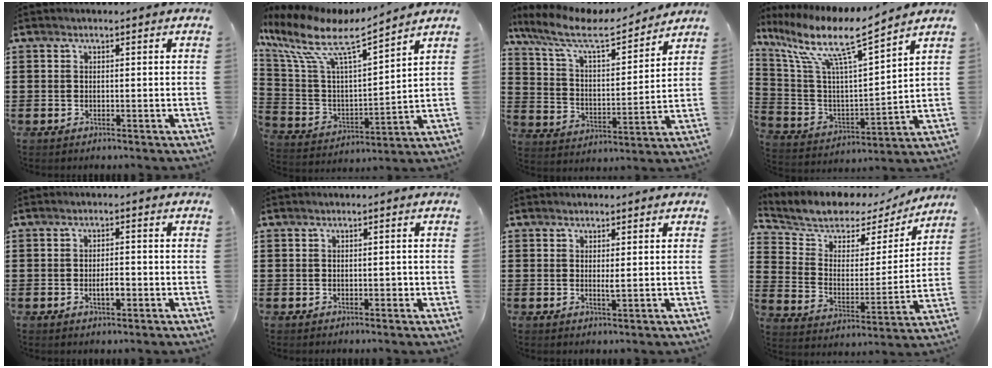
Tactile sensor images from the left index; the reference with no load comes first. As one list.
[{"total": 10.3, "force": [7.2, 2.5, 7.0], "torque": [-0.169, -0.042, 0.117]}, {"total": 9.2, "force": [7.6, 2.1, 4.8], "torque": [-0.124, -0.040, 0.127]}, {"total": 11.5, "force": [8.0, 1.5, 8.2], "torque": [-0.184, -0.043, 0.131]}, {"total": 2.7, "force": [-0.6, 1.0, 2.4], "torque": [-0.045, 0.003, -0.010]}, {"total": 1.0, "force": [-0.1, 0.6, 0.8], "torque": [-0.015, 0.003, -0.004]}, {"total": 1.5, "force": [0.4, 0.2, 1.4], "torque": [-0.029, -0.001, 0.008]}, {"total": 6.2, "force": [5.5, 2.7, 1.1], "torque": [-0.062, -0.036, 0.091]}]